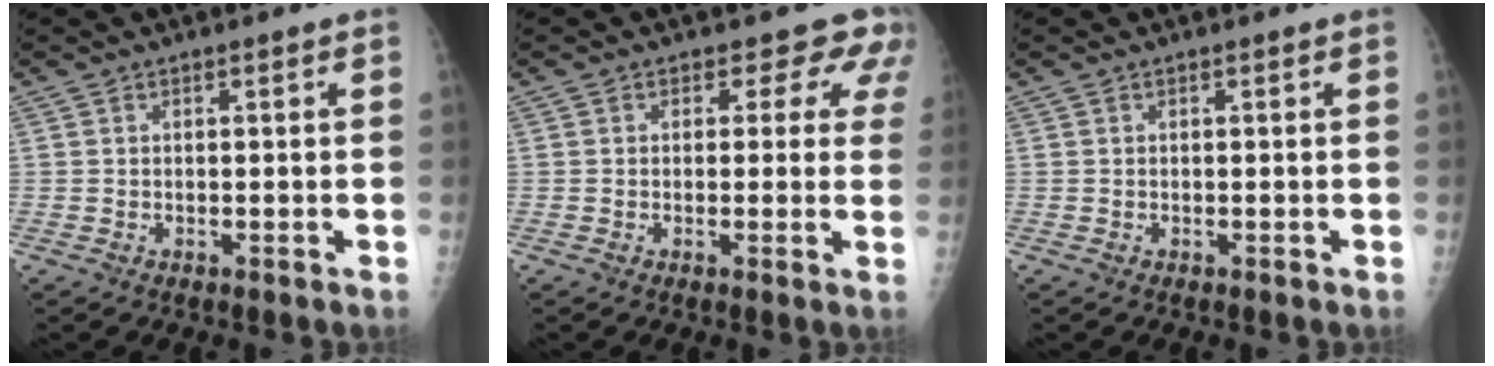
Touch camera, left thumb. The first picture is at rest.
{"total": 5.9, "force": [4.3, 3.8, 1.2], "torque": [0.030, -0.015, 0.025]}
{"total": 0.0}